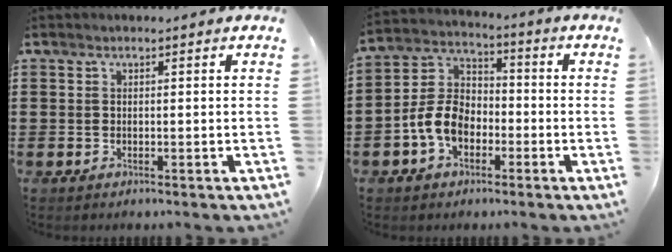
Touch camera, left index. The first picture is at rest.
{"total": 7.6, "force": [-3.2, 5.2, 4.5], "torque": [-0.126, 0.006, -0.071]}